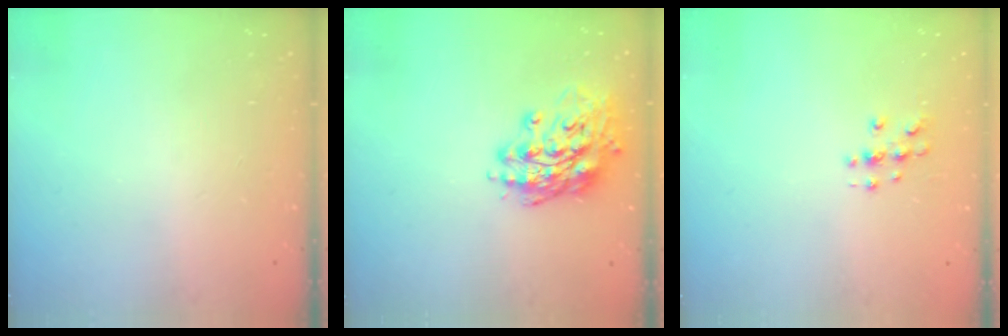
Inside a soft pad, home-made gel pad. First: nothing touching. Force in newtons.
{"total": 16.0, "press": 15.8, "slide": 2.7}
{"total": 3.6, "press": 3.6, "slide": 0.5}